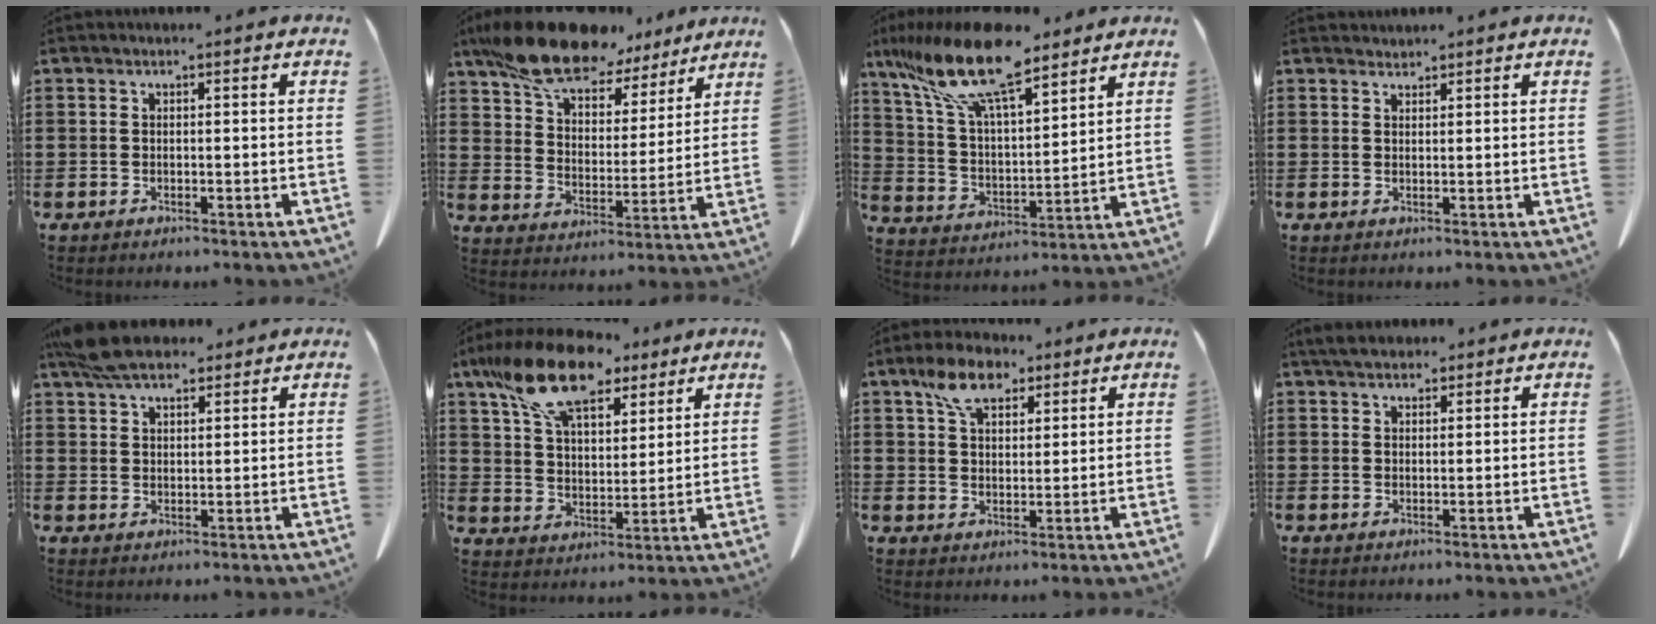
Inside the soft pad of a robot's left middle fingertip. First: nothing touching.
{"total": 12.6, "force": [10.6, 4.3, 5.3], "torque": [-0.135, -0.047, 0.193]}
{"total": 14.6, "force": [10.8, 3.6, 9.2], "torque": [-0.230, -0.049, 0.185]}
{"total": 1.3, "force": [1.3, 0.2, -0.1], "torque": [-0.001, 0.001, 0.026]}
{"total": 7.3, "force": [6.0, 2.4, 3.4], "torque": [-0.083, -0.003, 0.114]}
{"total": 14.6, "force": [10.1, 6.2, 8.6], "torque": [-0.179, -0.018, 0.186]}
{"total": 7.5, "force": [4.8, 4.2, 4.0], "torque": [-0.088, 0.007, 0.088]}
{"total": 3.5, "force": [3.1, 1.1, 1.1], "torque": [-0.029, -0.002, 0.059]}